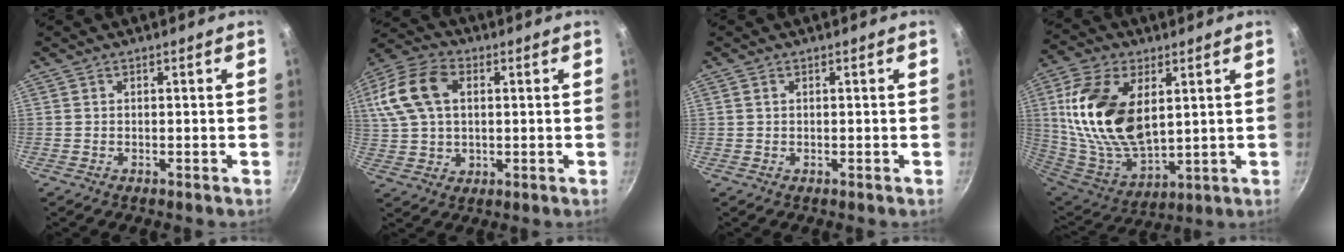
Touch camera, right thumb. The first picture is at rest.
{"total": 16.2, "force": [3.8, 11.1, 11.1], "torque": [-0.221, 0.015, 0.065]}
{"total": 0.5, "force": [0.2, 0.3, 0.3], "torque": [-0.006, 0.002, 0.003]}
{"total": 21.3, "force": [5.0, 12.3, 16.7], "torque": [-0.311, -0.027, 0.108]}